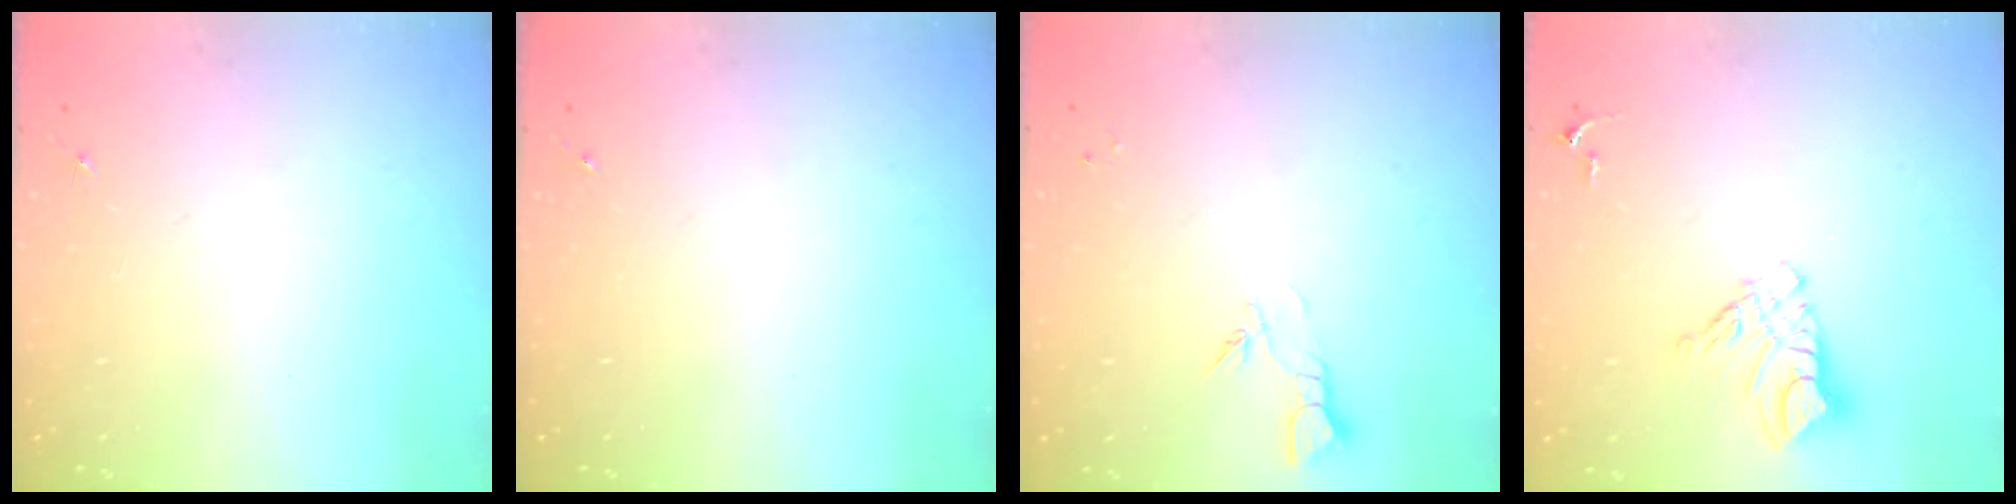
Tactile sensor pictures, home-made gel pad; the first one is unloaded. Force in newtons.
{"total": 0.0}
{"total": 3.2, "press": 3.1, "slide": 0.3}
{"total": 10.3, "press": 10.3, "slide": 0.9}